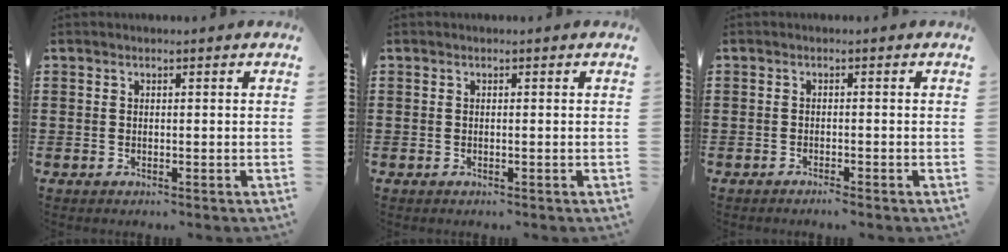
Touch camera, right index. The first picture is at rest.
{"total": 0.0}
{"total": 1.0, "force": [-0.9, 0.0, 0.3], "torque": [-0.009, -0.002, -0.019]}